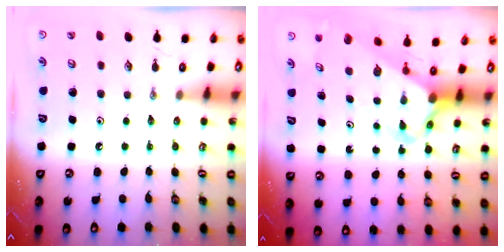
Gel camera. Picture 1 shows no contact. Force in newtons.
{"total": 3.1, "press": 3.1, "slide": 0.2}